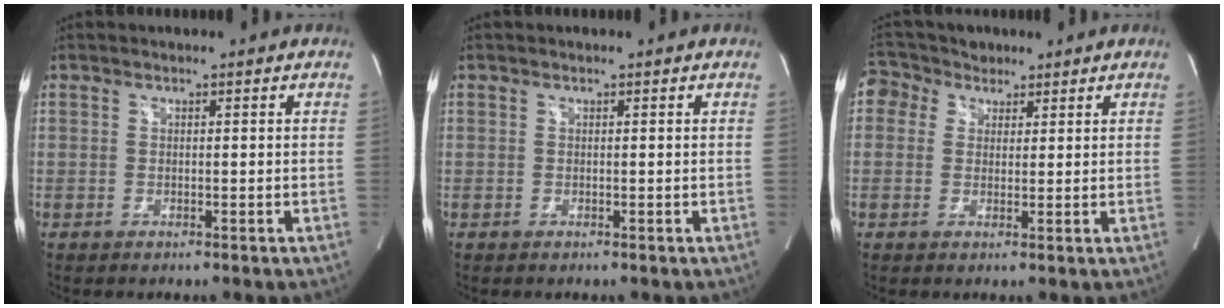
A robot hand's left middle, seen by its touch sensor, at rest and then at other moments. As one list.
[{"total": 0.0}, {"total": 4.8, "force": [2.6, 4.0, 0.4], "torque": [-0.016, 0.028, 0.050]}]